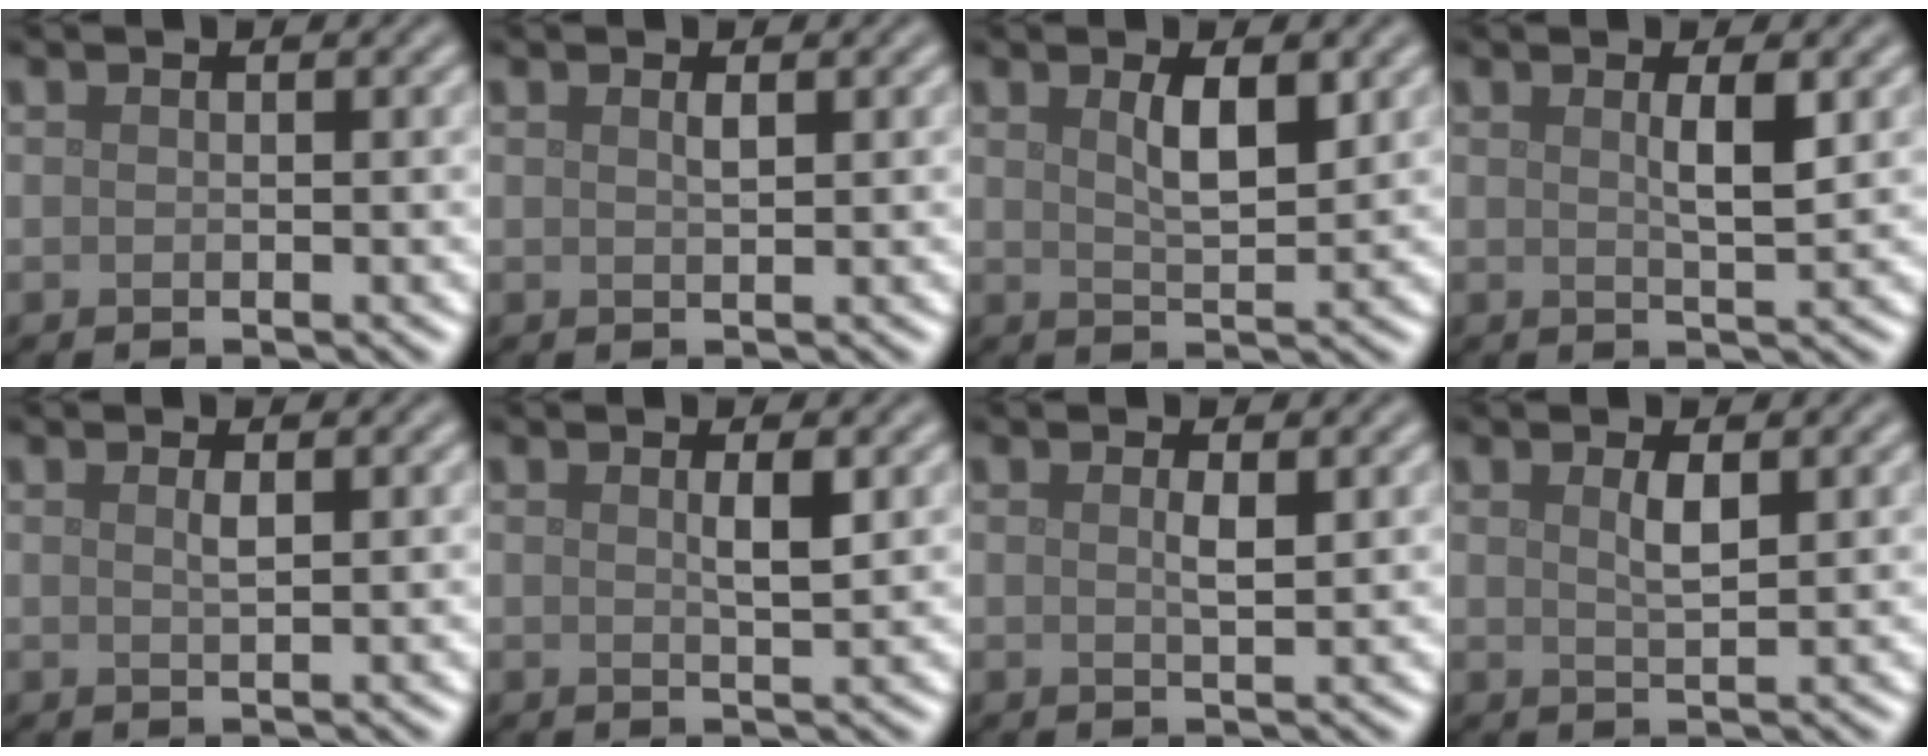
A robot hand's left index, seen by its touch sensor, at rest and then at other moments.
{"total": 0.8, "force": [0.4, 0.1, 0.6], "torque": [-0.012, 0.000, 0.007]}
{"total": 3.2, "force": [1.3, 0.9, 2.8], "torque": [-0.048, 0.000, 0.024]}
{"total": 2.3, "force": [0.7, 0.4, 2.2], "torque": [-0.036, -0.001, 0.012]}
{"total": 0.9, "force": [0.4, 0.2, 0.8], "torque": [-0.014, 0.001, 0.006]}
{"total": 1.7, "force": [0.6, 0.2, 1.5], "torque": [-0.027, -0.001, 0.008]}
{"total": 1.3, "force": [0.4, 0.2, 1.2], "torque": [-0.022, 0.000, 0.005]}
{"total": 1.7, "force": [0.8, 0.4, 1.5], "torque": [-0.029, -0.001, 0.013]}